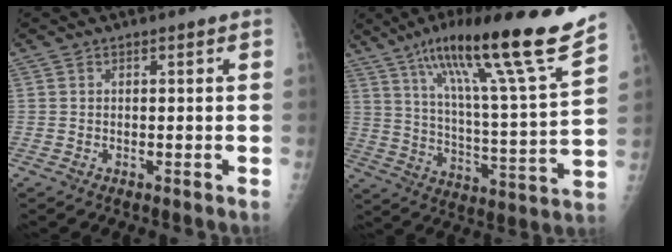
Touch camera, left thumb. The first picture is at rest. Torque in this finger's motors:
{"motor_torque": [0.58, 0.47, 1.67, -1.10, 0.20]}